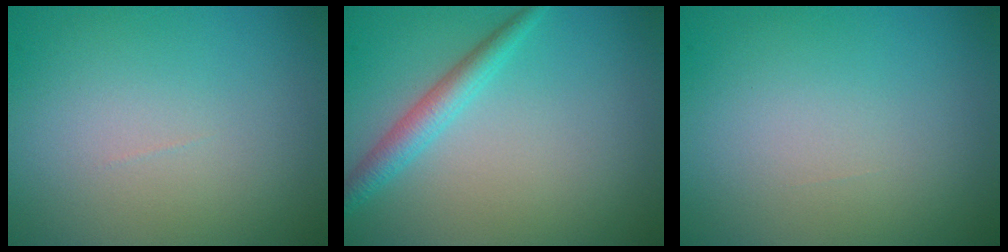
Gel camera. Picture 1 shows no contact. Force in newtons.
{"total": 2.6, "press": 2.6, "slide": 0.1}
{"total": 0.0}